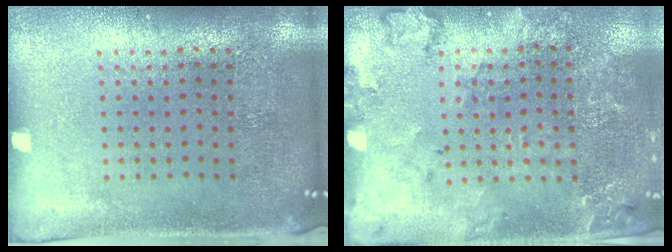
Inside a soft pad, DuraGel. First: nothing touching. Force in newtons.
{"total": 1.9, "press": 1.9, "slide": 0.2}